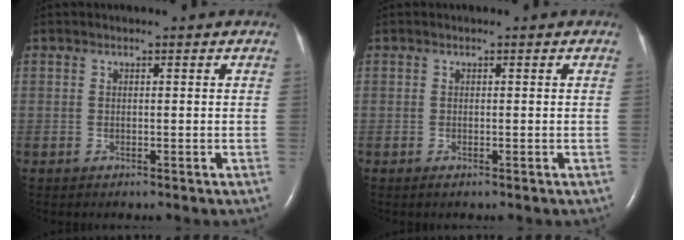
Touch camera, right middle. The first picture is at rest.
{"total": 0.0}